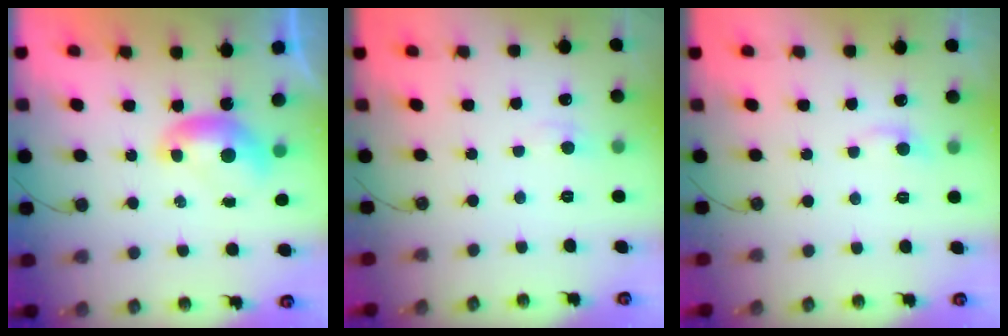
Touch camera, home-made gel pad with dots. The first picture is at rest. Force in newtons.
{"total": 0.6, "press": 0.3, "slide": 0.5}
{"total": 0.0}